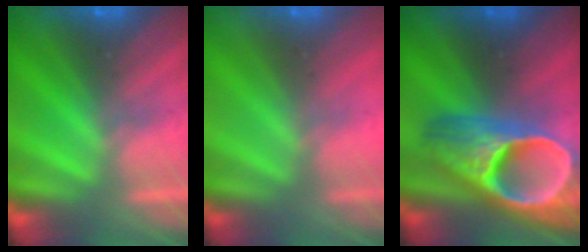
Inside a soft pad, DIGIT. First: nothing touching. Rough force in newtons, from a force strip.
{"total": 2.9}
{"total": 9.1}